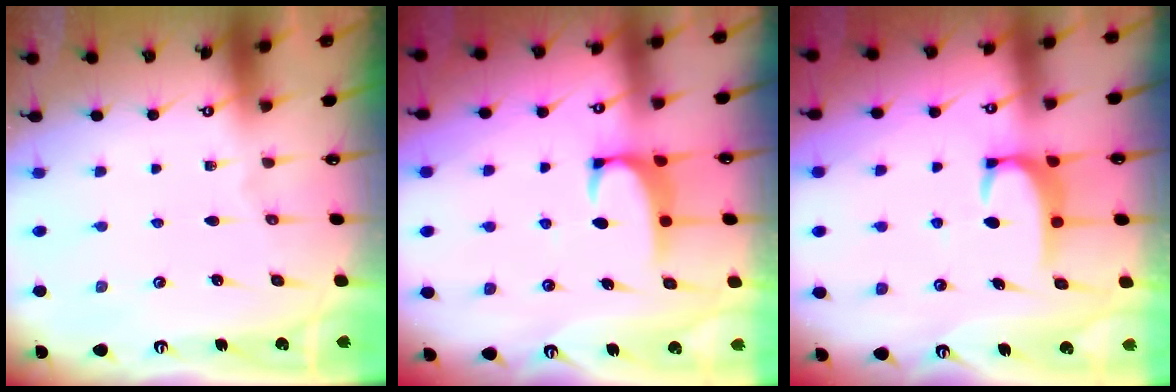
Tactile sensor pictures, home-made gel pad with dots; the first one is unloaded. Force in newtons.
{"total": 1.8, "press": 1.8, "slide": 0.4}
{"total": 3.2, "press": 3.2, "slide": 0.6}